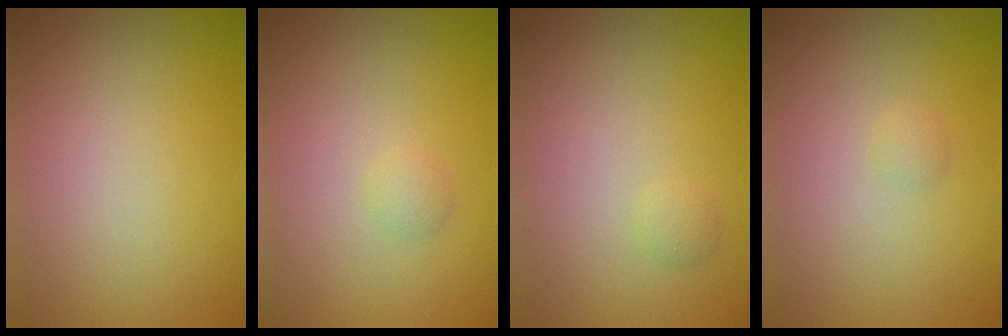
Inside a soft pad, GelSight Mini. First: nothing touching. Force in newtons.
{"total": 0.9, "press": 0.9, "slide": 0.0}
{"total": 0.7, "press": 0.7, "slide": 0.1}
{"total": 0.6, "press": 0.6, "slide": 0.1}